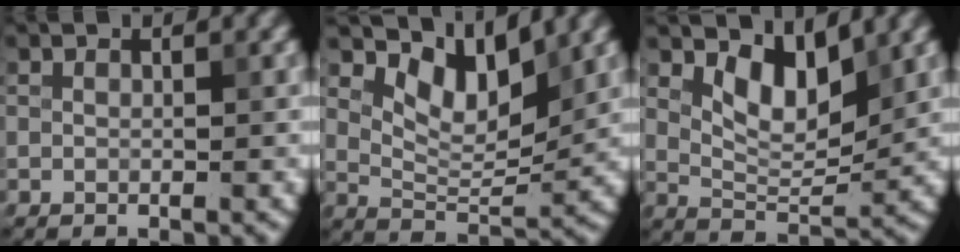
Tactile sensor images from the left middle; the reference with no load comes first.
{"total": 5.4, "force": [3.3, 2.3, 3.7], "torque": [-0.068, -0.010, 0.055]}
{"total": 4.5, "force": [2.3, 2.0, 3.3], "torque": [-0.062, -0.010, 0.041]}